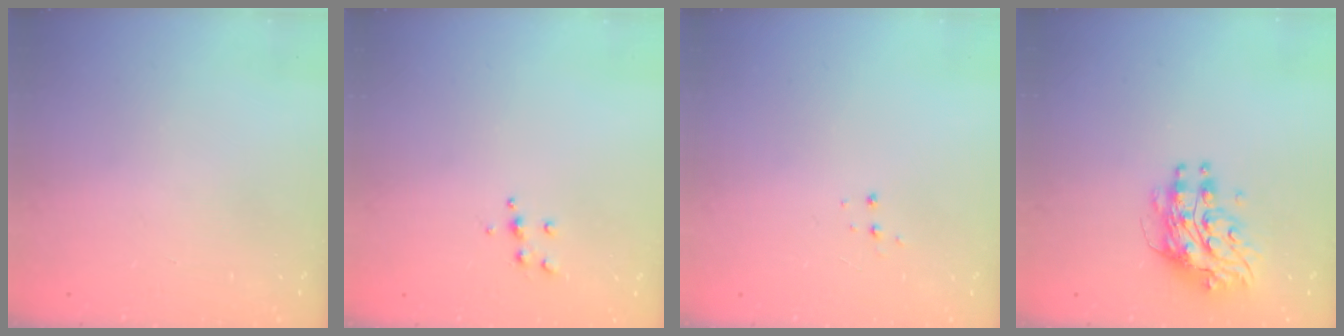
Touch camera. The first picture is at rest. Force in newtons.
{"total": 5.0, "press": 5.0, "slide": 0.6}
{"total": 5.2, "press": 5.2, "slide": 0.3}
{"total": 9.0, "press": 9.0, "slide": 0.9}